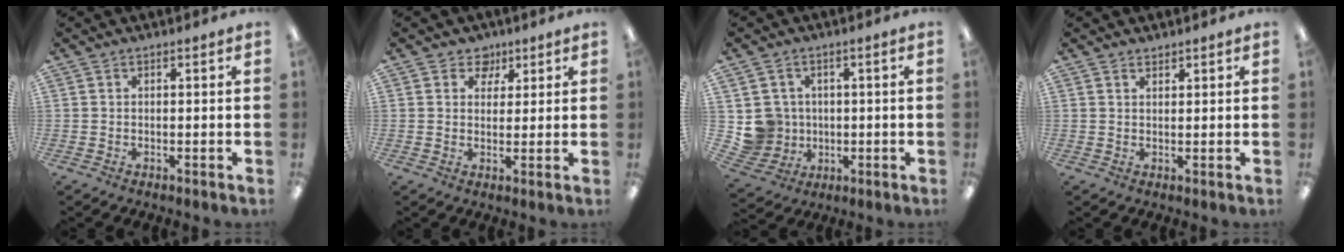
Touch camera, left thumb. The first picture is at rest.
{"total": 4.6, "force": [2.7, 3.6, 1.0], "torque": [-0.010, -0.008, 0.045]}
{"total": 7.0, "force": [0.8, 6.9, 0.5], "torque": [-0.033, 0.003, 0.028]}
{"total": 1.3, "force": [1.2, 0.4, 0.1], "torque": [-0.002, -0.001, 0.023]}